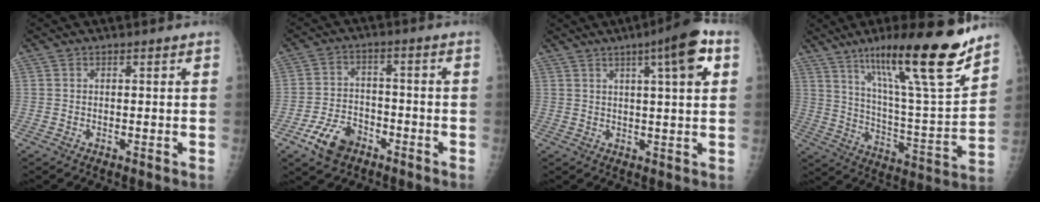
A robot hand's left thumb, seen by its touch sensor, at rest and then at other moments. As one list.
[{"total": 8.2, "force": [-4.9, 5.1, 4.1], "torque": [-0.066, 0.026, -0.086]}, {"total": 9.5, "force": [3.8, 1.3, 8.6], "torque": [-0.121, 0.000, 0.048]}, {"total": 23.0, "force": [15.3, 3.0, 17.0], "torque": [-0.248, -0.074, 0.254]}]